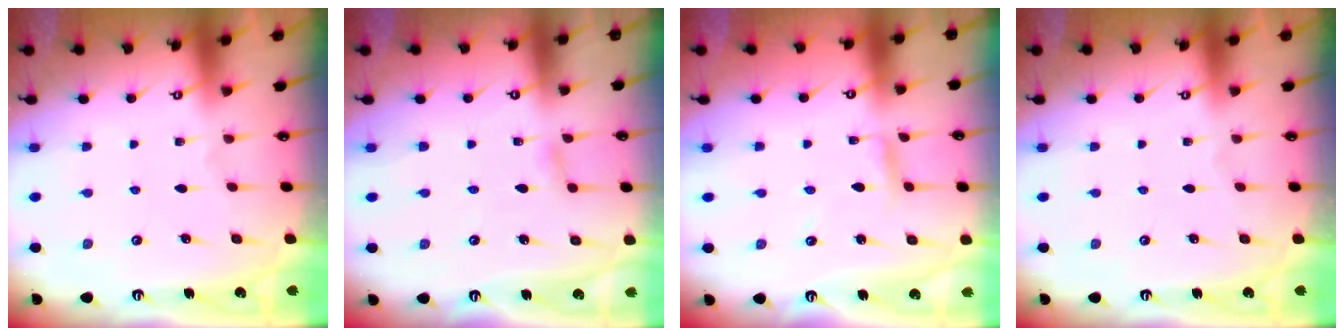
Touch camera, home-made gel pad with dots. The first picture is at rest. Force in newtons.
{"total": 3.7, "press": 3.6, "slide": 0.5}
{"total": 2.9, "press": 2.9, "slide": 0.1}
{"total": 0.0}